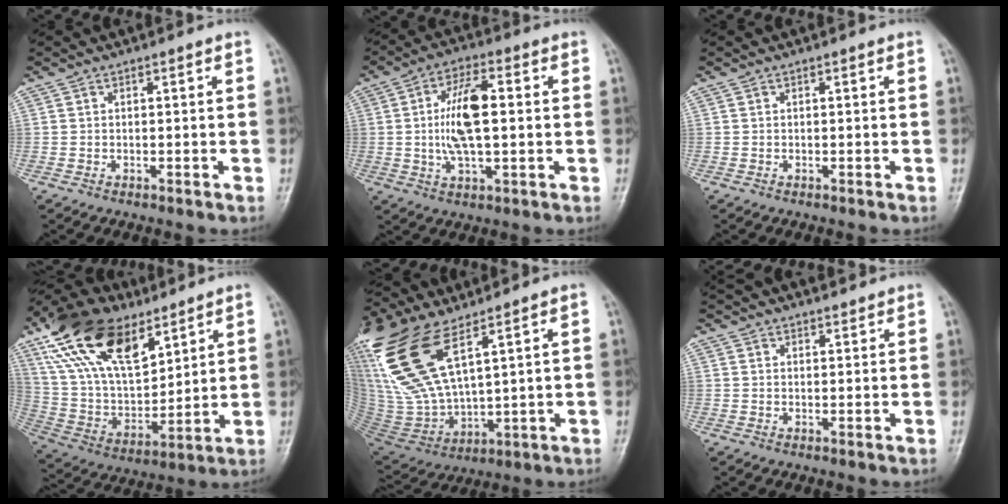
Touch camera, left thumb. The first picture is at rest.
{"total": 11.1, "force": [0.6, 4.7, 10.0], "torque": [-0.190, 0.006, 0.010]}
{"total": 0.0}
{"total": 23.8, "force": [13.6, 12.1, 15.3], "torque": [-0.269, -0.035, 0.257]}
{"total": 21.1, "force": [11.4, 8.3, 15.8], "torque": [-0.355, -0.040, 0.236]}
{"total": 5.6, "force": [5.0, 1.4, 1.9], "torque": [-0.006, 0.008, 0.080]}